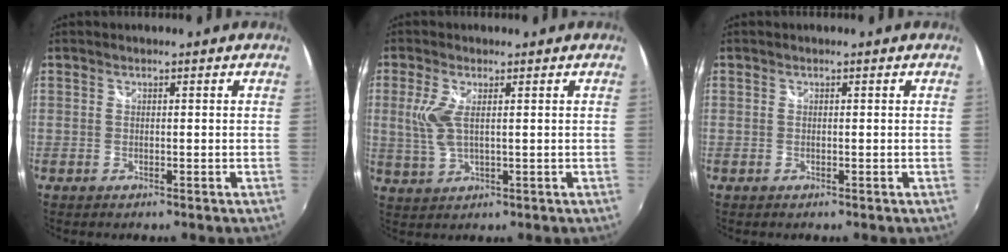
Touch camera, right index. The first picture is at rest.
{"total": 5.1, "force": [1.0, 1.8, 4.7], "torque": [-0.107, -0.002, 0.023]}
{"total": 0.0}